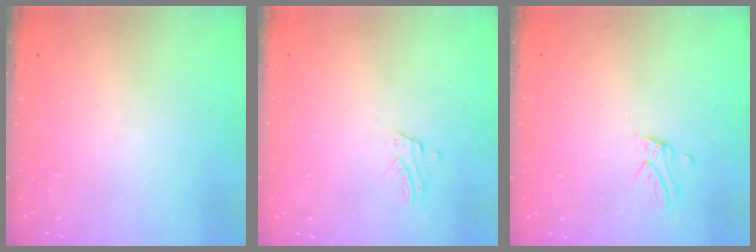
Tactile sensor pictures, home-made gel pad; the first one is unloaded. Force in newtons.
{"total": 1.4, "press": 1.4, "slide": 0.1}
{"total": 1.7, "press": 1.7, "slide": 0.1}